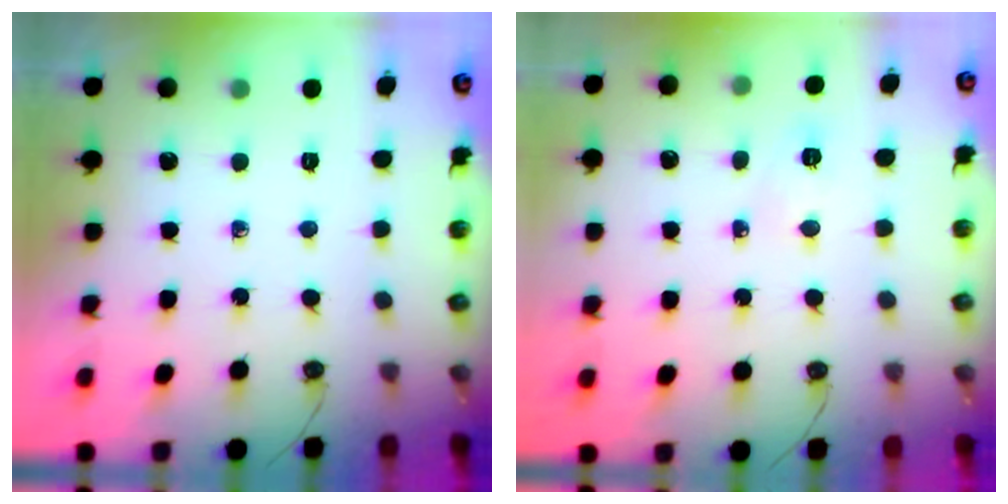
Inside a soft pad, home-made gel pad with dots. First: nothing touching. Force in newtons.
{"total": 4.2, "press": 4.2, "slide": 0.6}